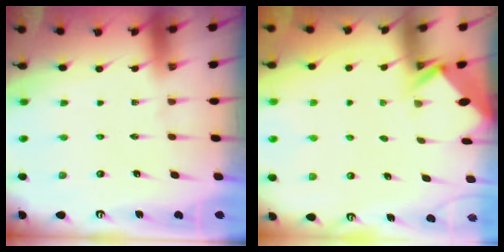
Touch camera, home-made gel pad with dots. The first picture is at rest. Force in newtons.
{"total": 2.8, "press": 2.8, "slide": 0.2}